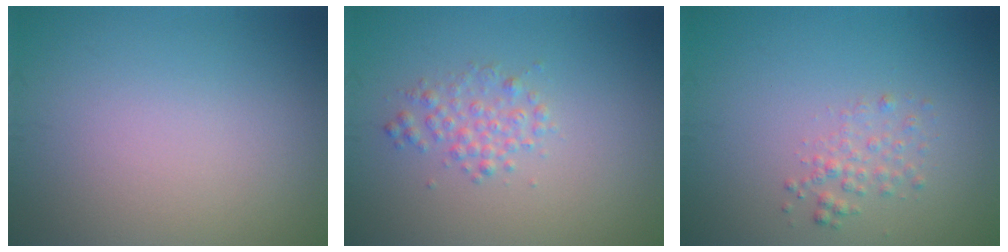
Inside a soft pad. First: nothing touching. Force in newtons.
{"total": 1.9, "press": 1.9, "slide": 0.0}
{"total": 1.5, "press": 1.5, "slide": 0.0}